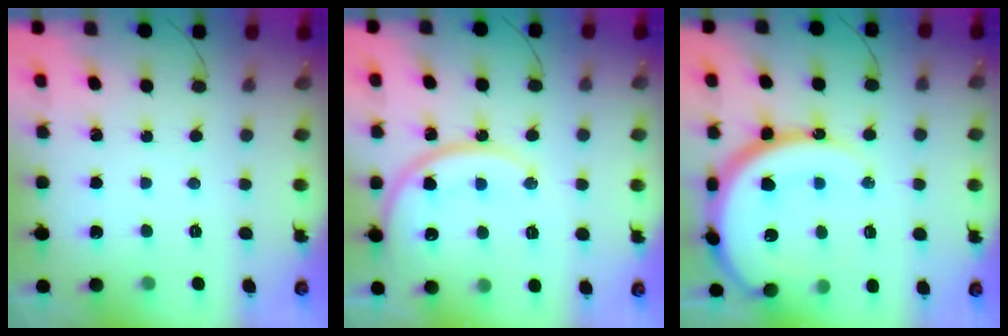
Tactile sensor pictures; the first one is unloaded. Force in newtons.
{"total": 14.3, "press": 14.3, "slide": 1.1}
{"total": 20.8, "press": 20.7, "slide": 2.0}